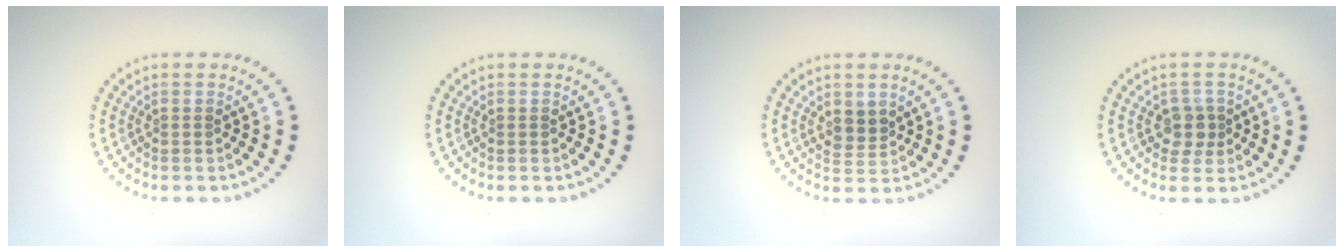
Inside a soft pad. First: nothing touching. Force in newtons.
{"total": 0.0}
{"total": 1.9, "press": 1.5, "slide": 1.2}
{"total": 2.1, "press": 1.8, "slide": 1.0}